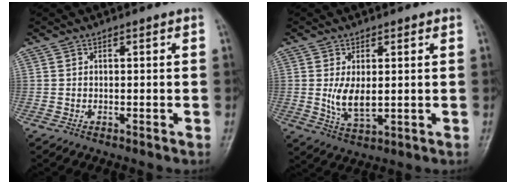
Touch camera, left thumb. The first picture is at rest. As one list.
[{"total": 5.9, "force": [0.5, 3.2, 5.0], "torque": [-0.085, -0.016, 0.018]}]